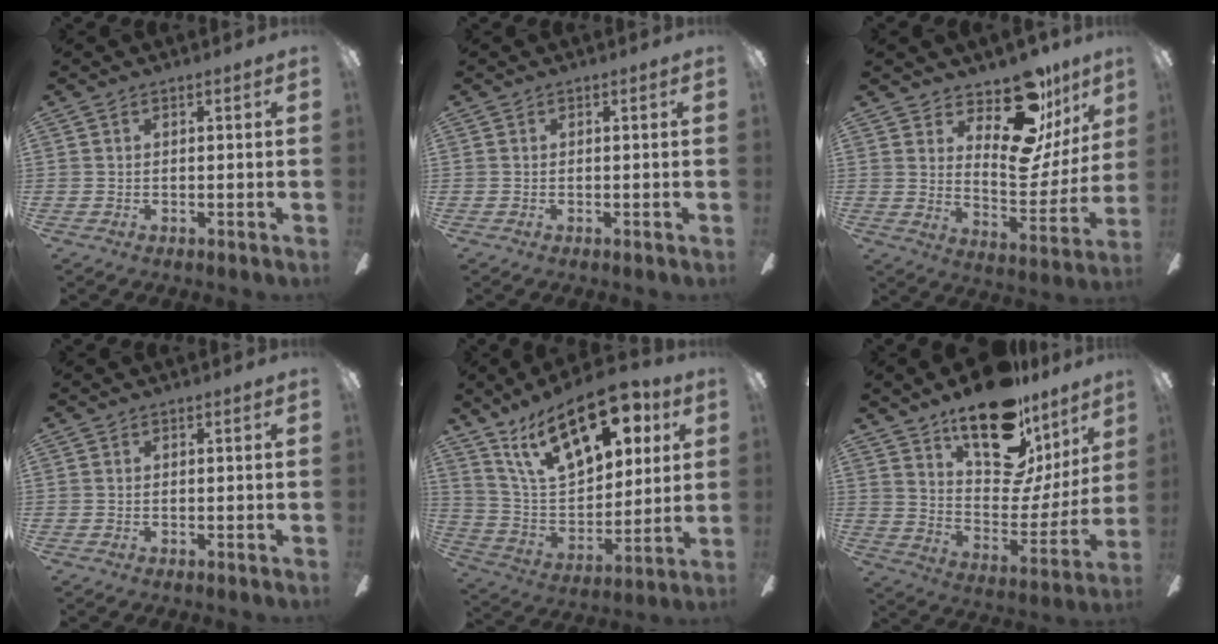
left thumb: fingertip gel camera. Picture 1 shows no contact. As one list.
[{"total": 0.0}, {"total": 17.8, "force": [12.8, 7.8, 9.7], "torque": [-0.122, -0.100, 0.216]}, {"total": 0.0}, {"total": 23.1, "force": [12.8, 11.5, 15.5], "torque": [-0.267, -0.049, 0.227]}, {"total": 21.8, "force": [15.1, 9.8, 12.3], "torque": [-0.178, -0.105, 0.264]}]